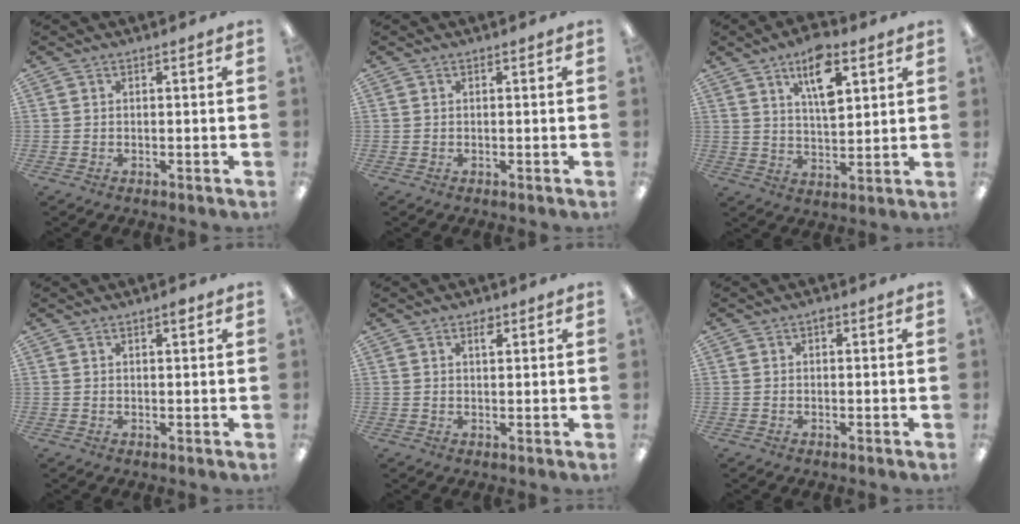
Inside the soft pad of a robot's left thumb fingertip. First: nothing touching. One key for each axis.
{"total": 0.0}
{"total": 11.2, "fx": 6.2, "fy": 4.9, "fz": 7.9, "tx": -0.119, "ty": -0.018, "tz": 0.102}
{"total": 1.9, "fx": 1.3, "fy": 0.5, "fz": 1.3, "tx": -0.020, "ty": 0.000, "tz": 0.020}
{"total": 2.3, "fx": 1.5, "fy": 1.0, "fz": 1.4, "tx": -0.016, "ty": -0.004, "tz": 0.023}
{"total": 1.0, "fx": 0.4, "fy": 0.6, "fz": 0.7, "tx": -0.015, "ty": 0.003, "tz": 0.006}